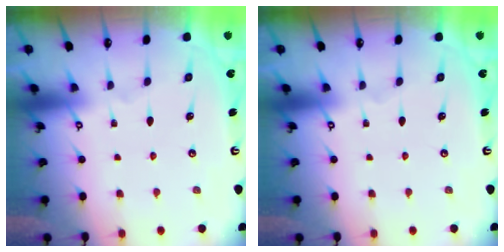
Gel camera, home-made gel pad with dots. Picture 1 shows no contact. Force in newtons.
{"total": 0.0}